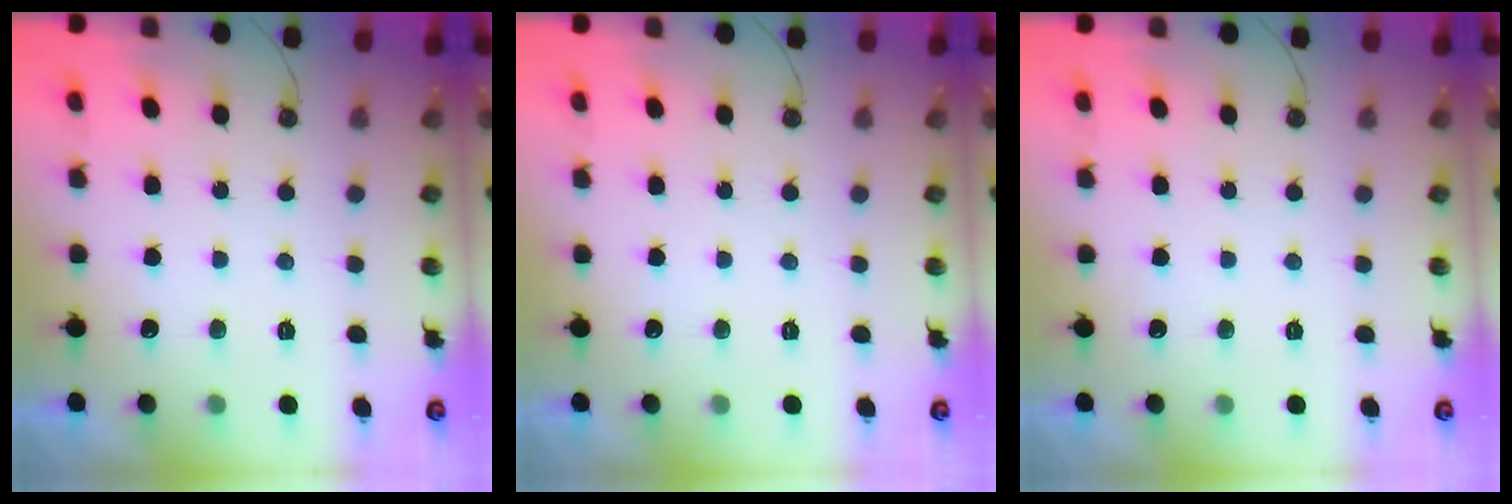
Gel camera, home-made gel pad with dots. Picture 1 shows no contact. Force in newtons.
{"total": 0.0}
{"total": 0.0}